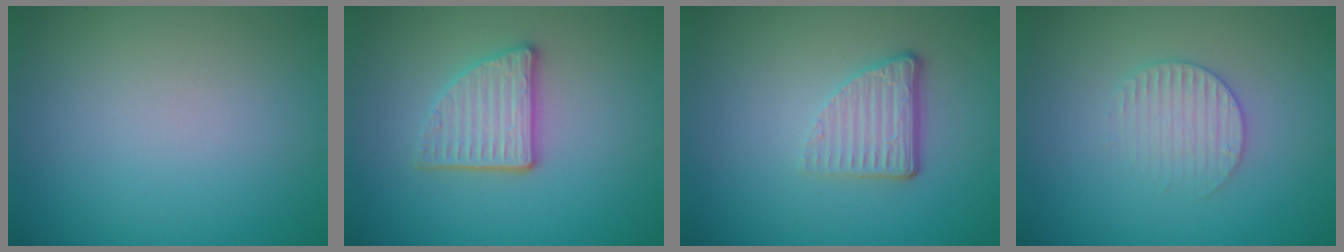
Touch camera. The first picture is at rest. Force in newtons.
{"total": 3.6, "press": 3.1, "slide": 1.8}
{"total": 3.8, "press": 2.5, "slide": 2.8}
{"total": 2.5, "press": 2.5, "slide": 0.4}